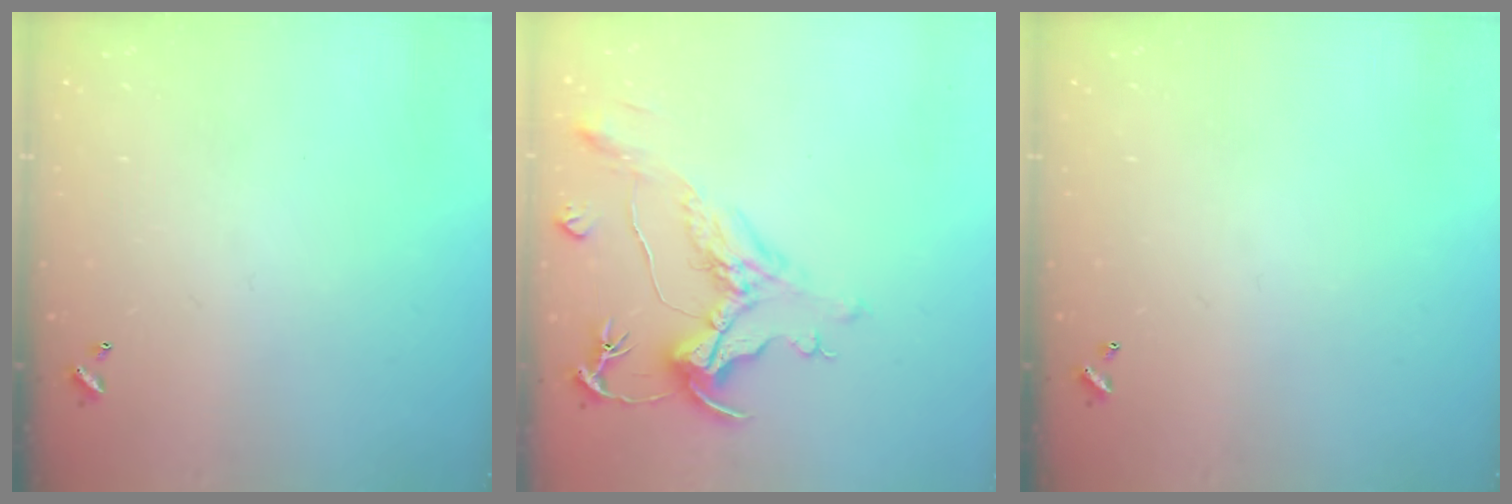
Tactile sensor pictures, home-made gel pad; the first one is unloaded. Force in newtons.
{"total": 1.6, "press": 0.1, "slide": 1.6}
{"total": 0.0}